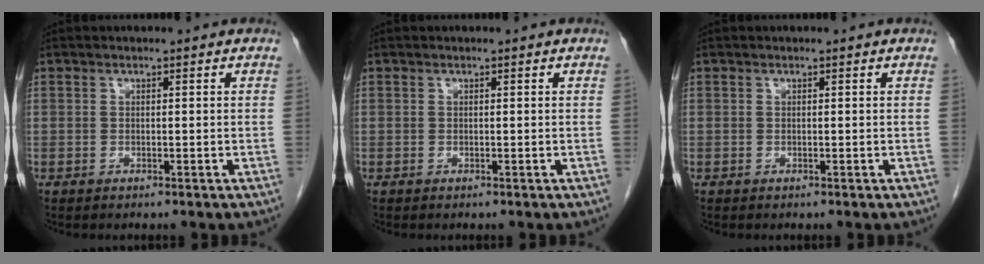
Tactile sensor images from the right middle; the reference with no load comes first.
{"total": 0.0}
{"total": 0.0}